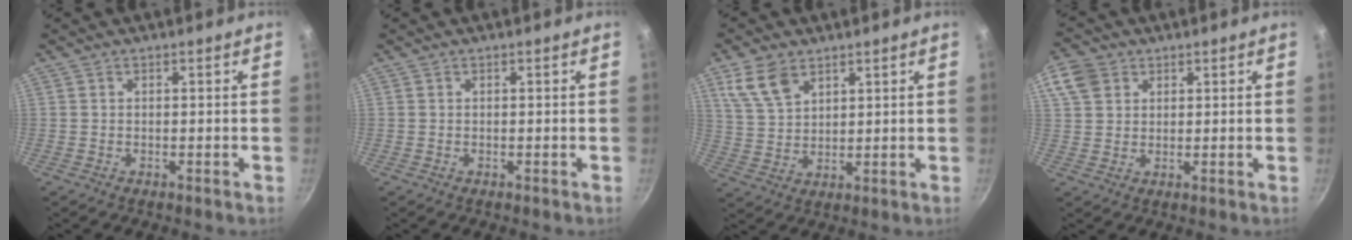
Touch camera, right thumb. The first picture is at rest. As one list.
[{"total": 0.0}, {"total": 8.0, "force": [4.7, 4.7, 4.4], "torque": [-0.074, -0.014, 0.100]}, {"total": 7.8, "force": [3.5, 6.1, 3.4], "torque": [-0.053, 0.001, 0.059]}]